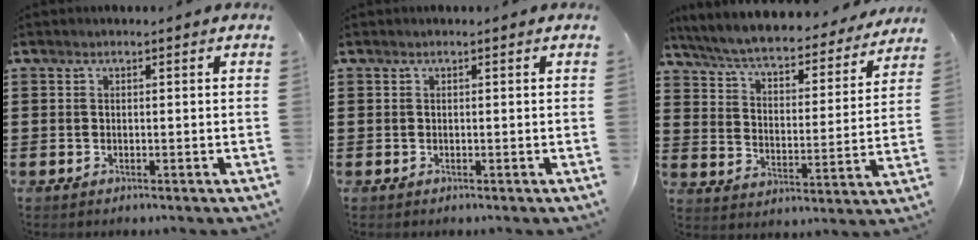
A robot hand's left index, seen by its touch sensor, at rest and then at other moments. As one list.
[{"total": 0.0}, {"total": 5.6, "force": [5.2, 0.3, 2.0], "torque": [-0.064, -0.041, 0.084]}]